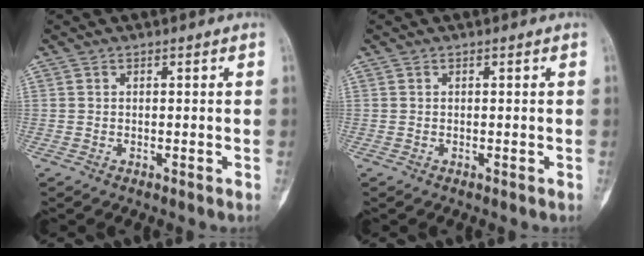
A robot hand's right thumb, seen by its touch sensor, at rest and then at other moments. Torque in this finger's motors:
{"motor_torque": [-0.03, -0.01, 0.00, 0.01, 0.01]}